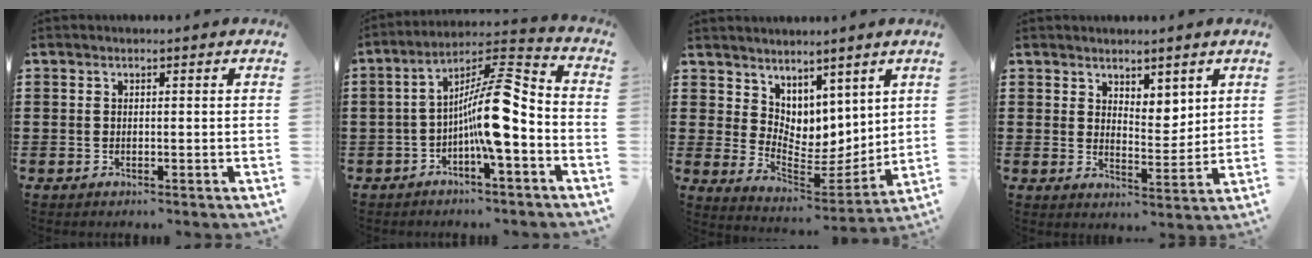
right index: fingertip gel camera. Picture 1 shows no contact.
{"total": 12.2, "force": [-2.7, 2.6, 11.6], "torque": [-0.213, 0.008, -0.050]}
{"total": 6.1, "force": [5.1, 3.3, -0.7], "torque": [-0.020, -0.057, 0.095]}
{"total": 4.1, "force": [3.4, 2.1, 0.9], "torque": [-0.021, -0.006, 0.063]}